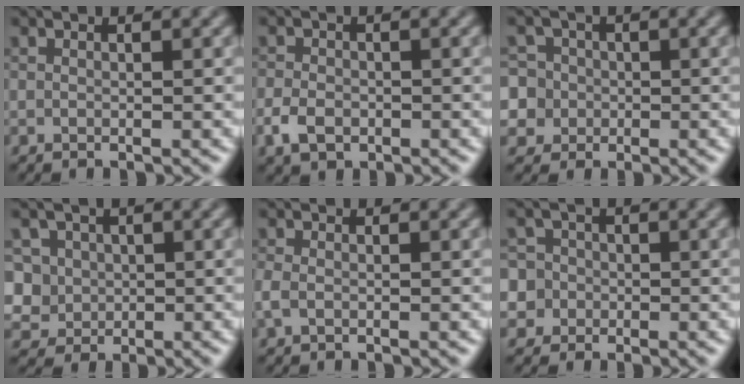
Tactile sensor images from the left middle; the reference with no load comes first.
{"total": 2.6, "force": [-1.1, 1.9, 1.5], "torque": [-0.030, -0.002, -0.028]}
{"total": 7.6, "force": [0.3, 7.2, 2.3], "torque": [-0.047, 0.029, -0.023]}
{"total": 5.5, "force": [1.3, 4.9, 2.0], "torque": [-0.042, 0.025, 0.010]}
{"total": 1.2, "force": [-0.4, 0.7, 0.9], "torque": [-0.023, -0.001, -0.011]}
{"total": 6.0, "force": [-0.7, 5.7, 1.5], "torque": [-0.030, 0.026, -0.039]}